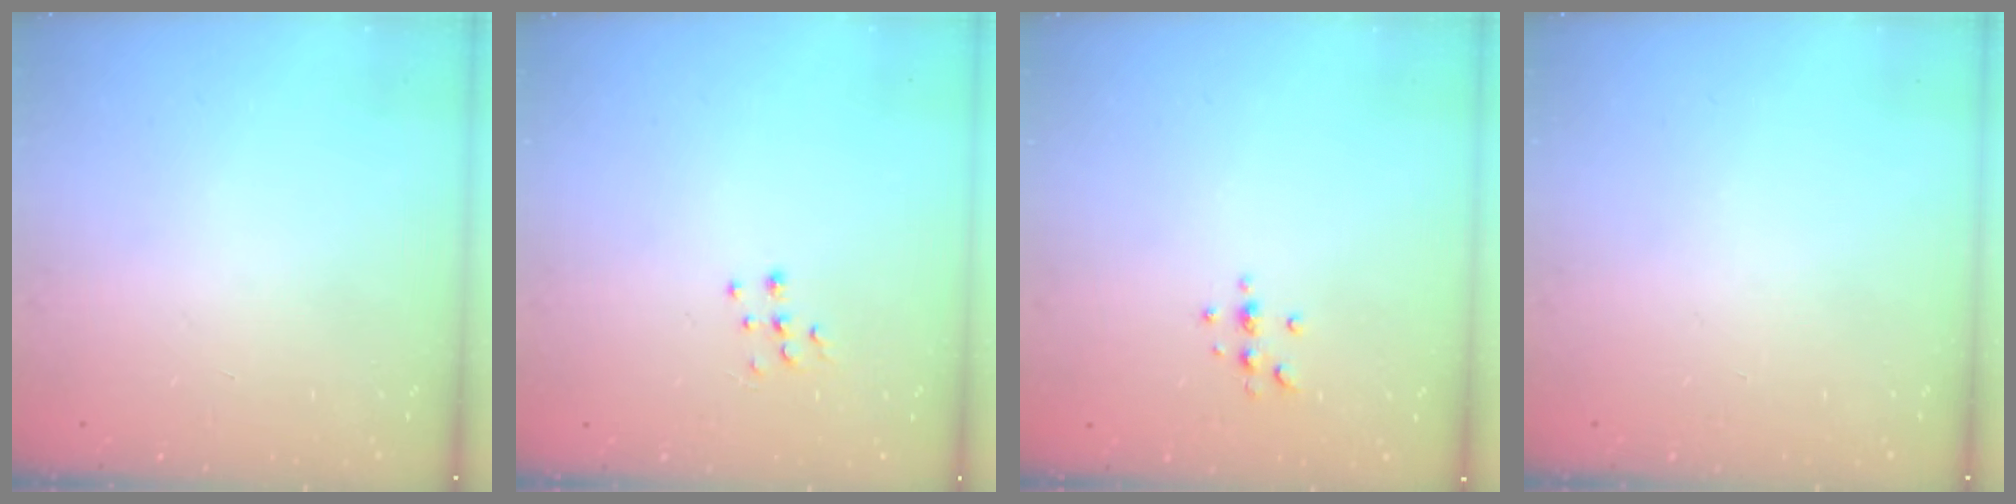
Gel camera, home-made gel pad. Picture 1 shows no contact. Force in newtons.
{"total": 5.2, "press": 5.2, "slide": 0.3}
{"total": 3.9, "press": 3.8, "slide": 0.5}
{"total": 0.0}